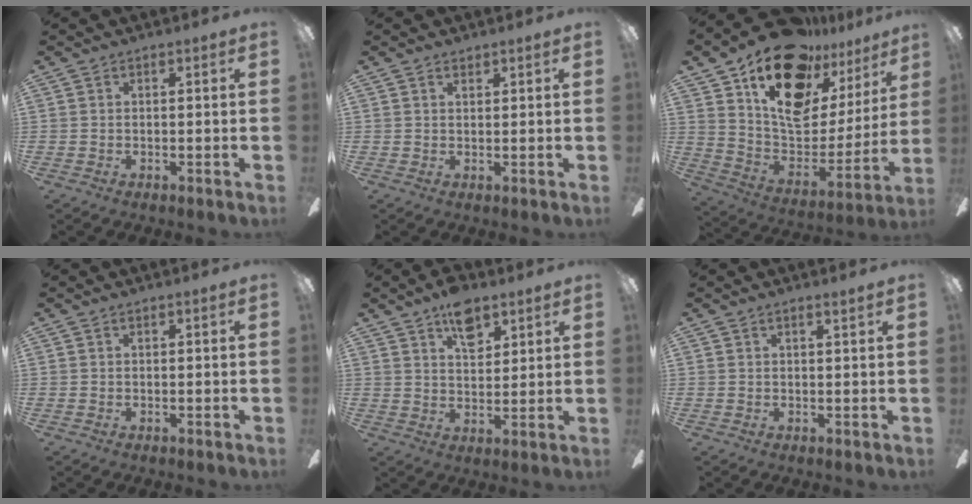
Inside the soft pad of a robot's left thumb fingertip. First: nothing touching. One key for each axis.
{"total": 1.2, "fx": 1.0, "fy": 0.5, "fz": 0.4, "tx": -0.003, "ty": -0.003, "tz": 0.017}
{"total": 21.9, "fx": 14.4, "fy": 11.6, "fz": 11.7, "tx": -0.171, "ty": -0.094, "tz": 0.253}
{"total": 0.0}
{"total": 9.1, "fx": 5.6, "fy": 4.9, "fz": 5.3, "tx": -0.068, "ty": -0.022, "tz": 0.097}
{"total": 1.1, "fx": 1.0, "fy": -0.1, "fz": 0.5, "tx": -0.012, "ty": -0.001, "tz": 0.018}